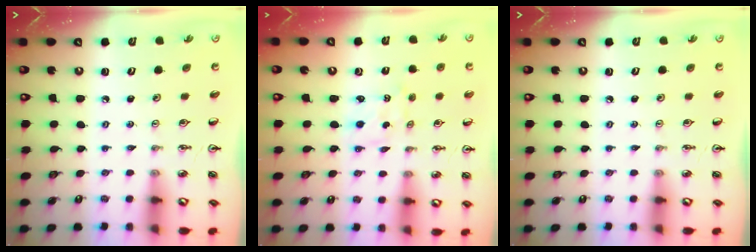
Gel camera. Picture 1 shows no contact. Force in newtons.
{"total": 1.1, "press": 0.7, "slide": 0.8}
{"total": 0.0}